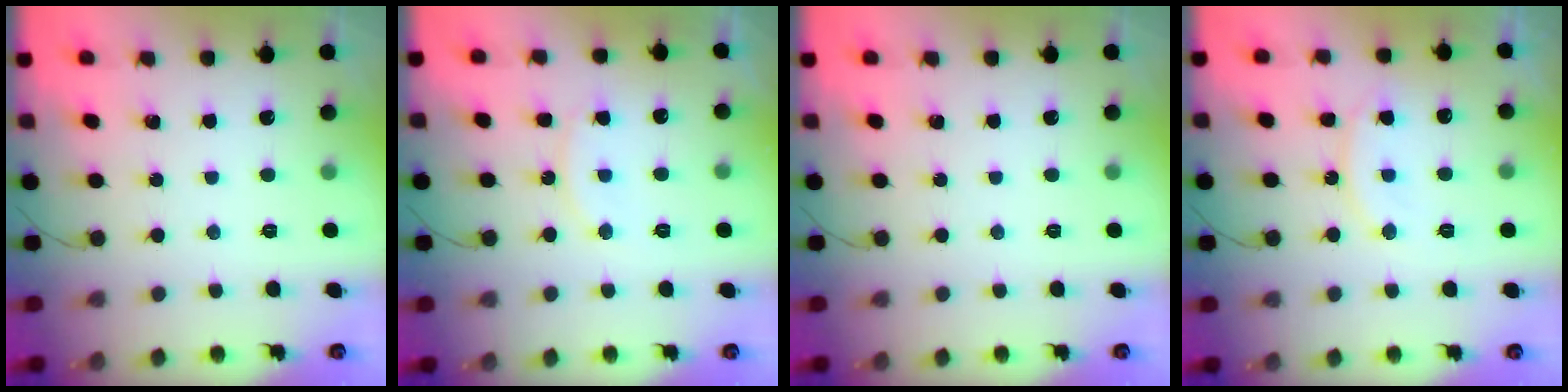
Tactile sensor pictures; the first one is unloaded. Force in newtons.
{"total": 8.4, "press": 8.4, "slide": 0.6}
{"total": 0.0}
{"total": 10.2, "press": 10.2, "slide": 0.6}